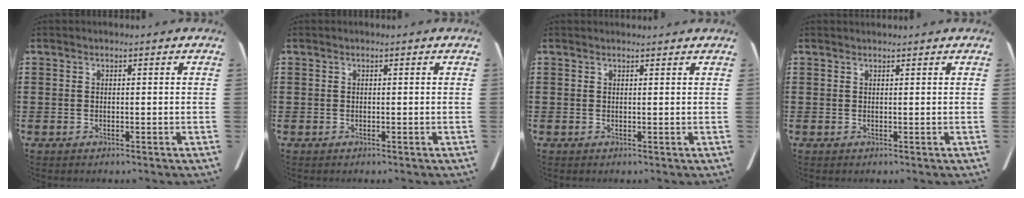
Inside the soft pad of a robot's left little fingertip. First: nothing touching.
{"total": 0.0}
{"total": 0.7, "force": [0.7, 0.1, 0.1], "torque": [0.005, -0.002, 0.011]}
{"total": 0.6, "force": [0.6, 0.0, 0.0], "torque": [-0.001, 0.001, 0.011]}